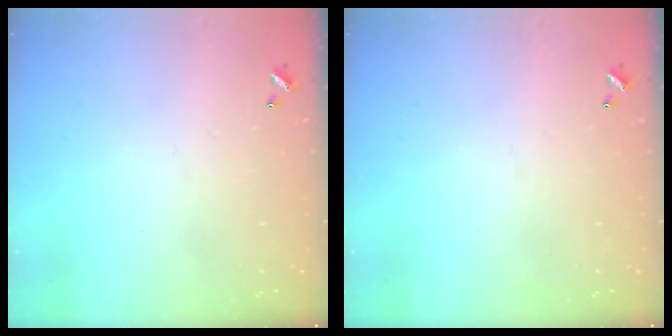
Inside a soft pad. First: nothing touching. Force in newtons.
{"total": 0.0}